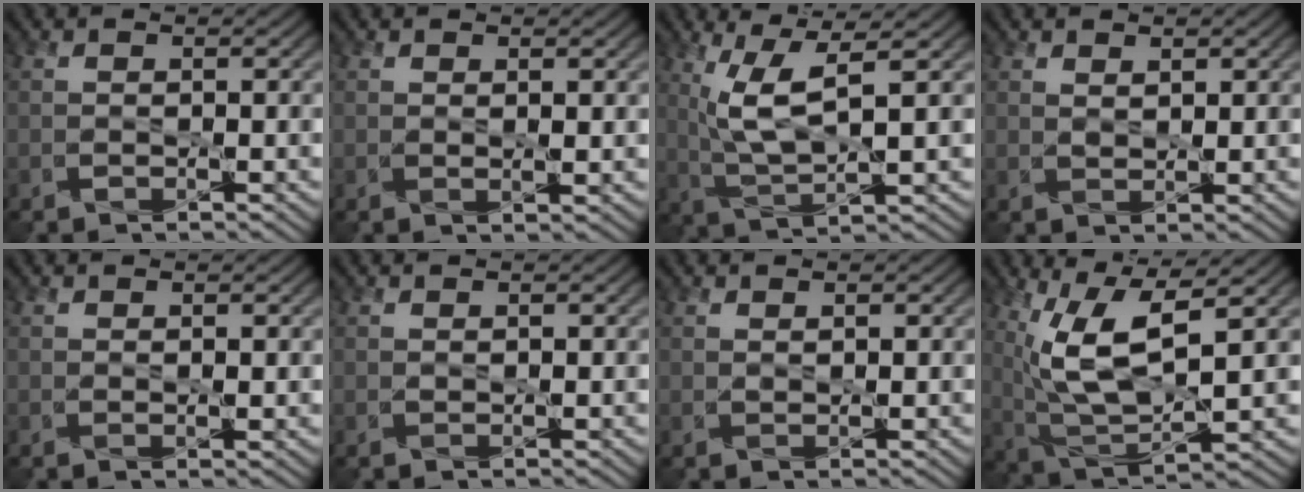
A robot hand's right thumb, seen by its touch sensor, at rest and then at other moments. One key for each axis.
{"total": 1.1, "fx": 0.7, "fy": 0.2, "fz": 0.9, "tx": -0.017, "ty": -0.004, "tz": 0.014}
{"total": 7.5, "fx": 2.5, "fy": 2.1, "fz": 6.7, "tx": -0.153, "ty": 0.003, "tz": 0.055}
{"total": 1.5, "fx": 1.1, "fy": 0.7, "fz": 0.8, "tx": -0.018, "ty": -0.005, "tz": 0.025}
{"total": 0.8, "fx": 0.5, "fy": 0.2, "fz": 0.6, "tx": -0.009, "ty": -0.002, "tz": 0.011}
{"total": 0.5, "fx": 0.4, "fy": 0.2, "fz": 0.2, "tx": -0.003, "ty": -0.002, "tz": 0.009}
{"total": 0.8, "fx": 0.6, "fy": 0.3, "fz": 0.4, "tx": -0.009, "ty": -0.003, "tz": 0.013}
{"total": 11.7, "fx": 3.9, "fy": 4.3, "fz": 10.1, "tx": -0.217, "ty": 0.000, "tz": 0.082}